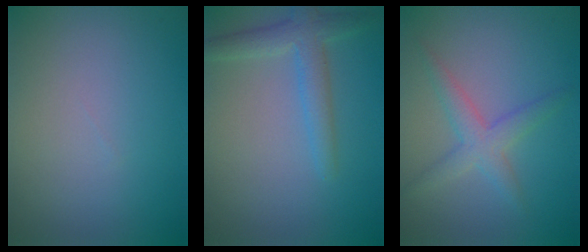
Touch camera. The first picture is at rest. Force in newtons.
{"total": 2.9, "press": 2.9, "slide": 0.2}
{"total": 2.8, "press": 2.8, "slide": 0.2}